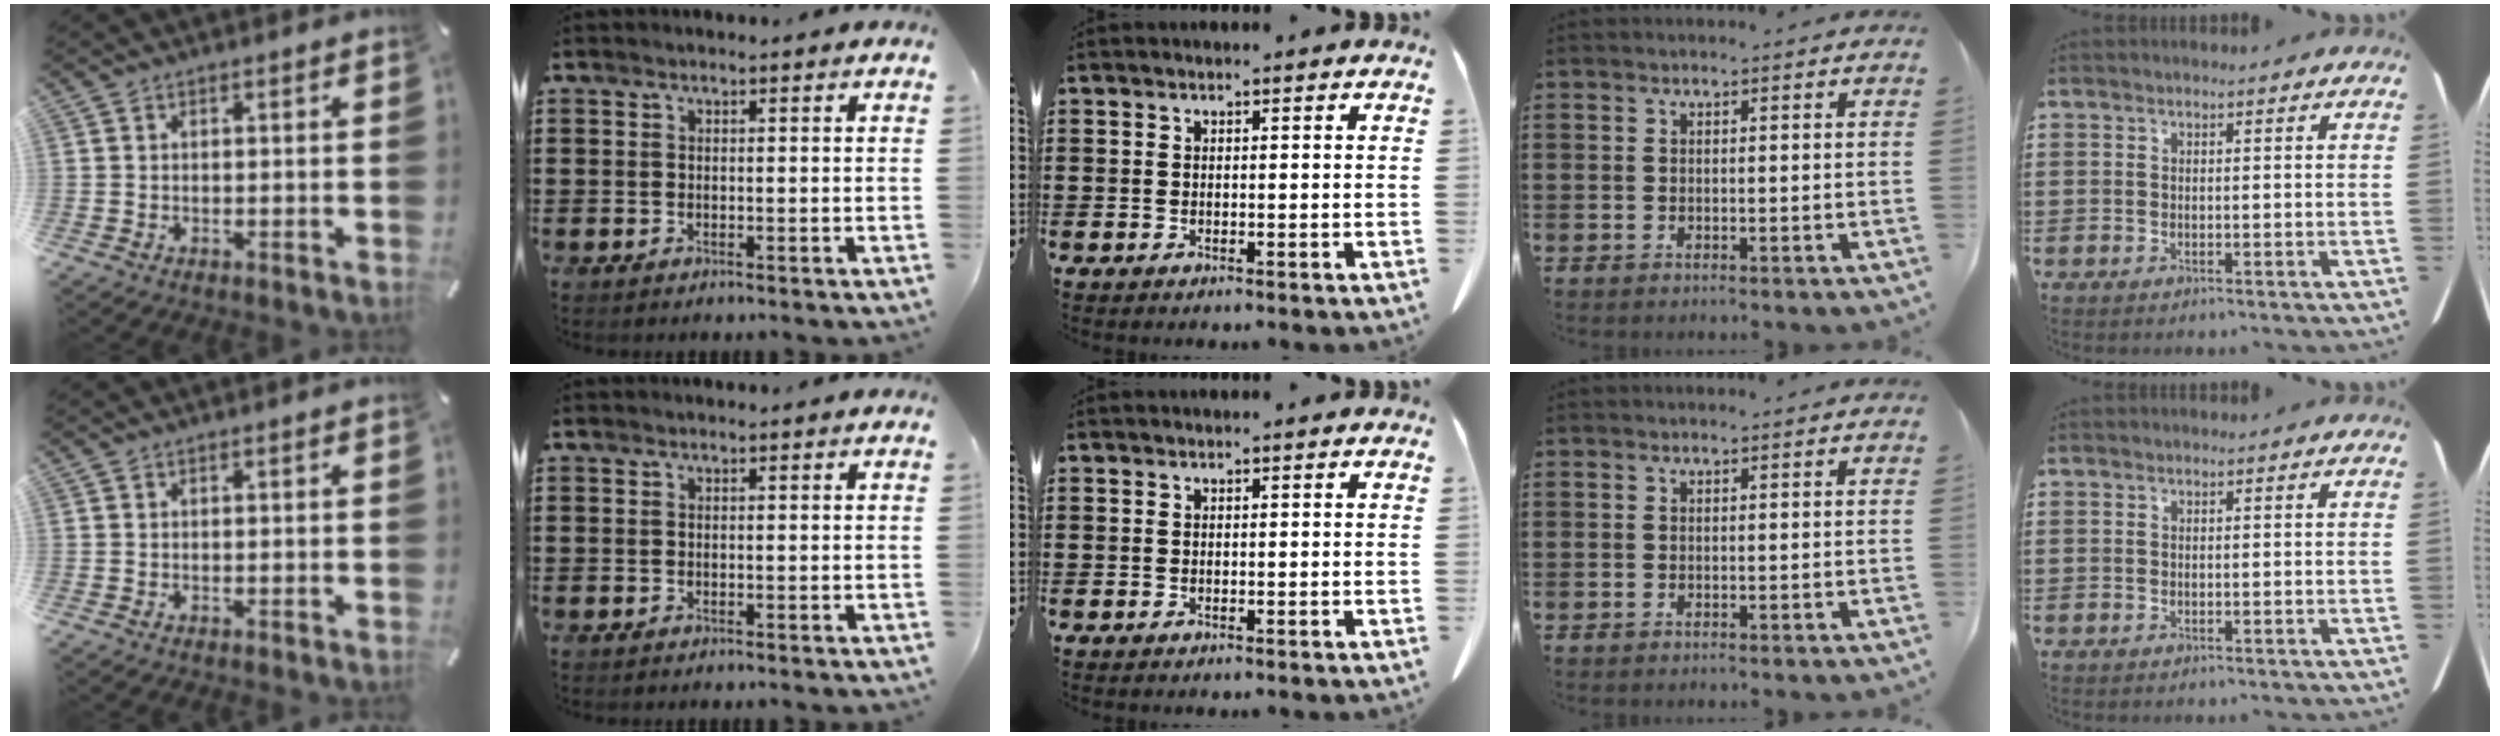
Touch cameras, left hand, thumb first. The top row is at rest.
{}